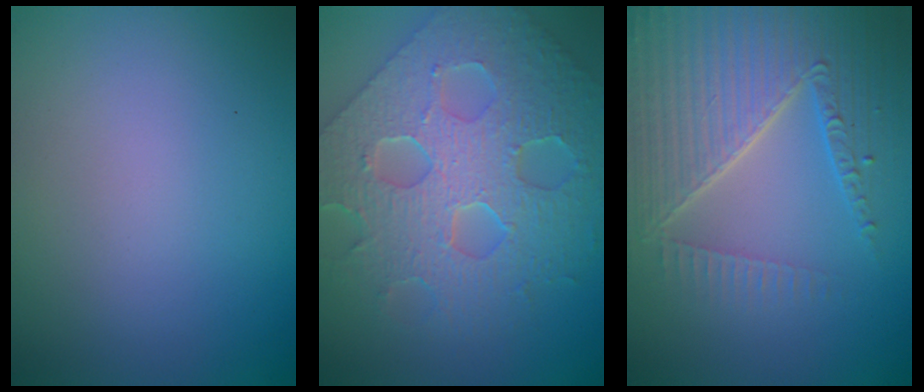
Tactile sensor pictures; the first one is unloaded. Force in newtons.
{"total": 8.7, "press": 6.4, "slide": 5.8}
{"total": 6.2, "press": 5.0, "slide": 3.7}